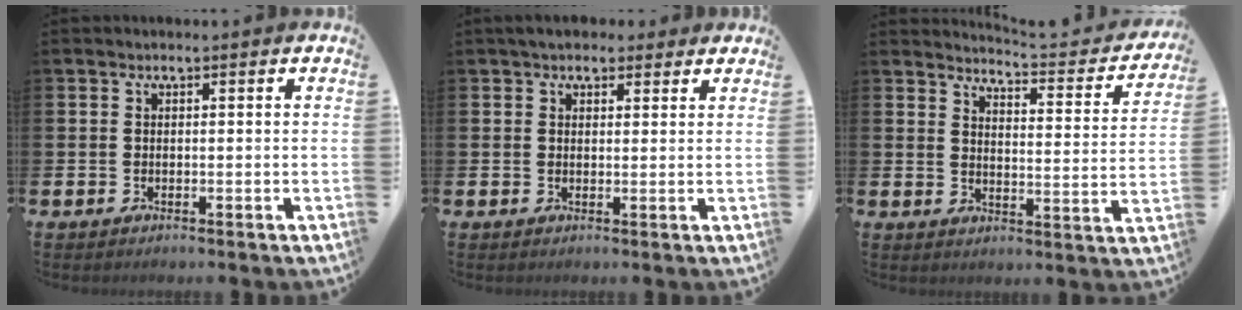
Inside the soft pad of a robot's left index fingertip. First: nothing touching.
{"total": 3.5, "force": [3.0, 1.7, 0.4], "torque": [-0.003, -0.007, 0.054]}
{"total": 3.6, "force": [3.5, 0.1, 0.7], "torque": [-0.020, -0.038, 0.054]}